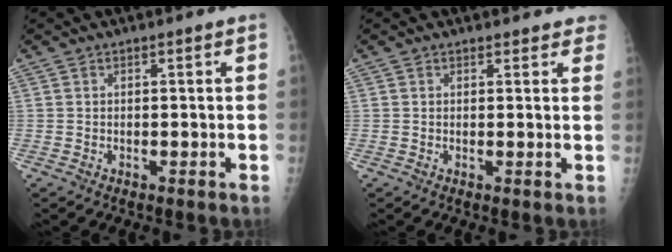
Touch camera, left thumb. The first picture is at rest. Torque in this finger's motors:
{"motor_torque": [-0.42, -0.08, 0.28, 0.14, 0.00]}